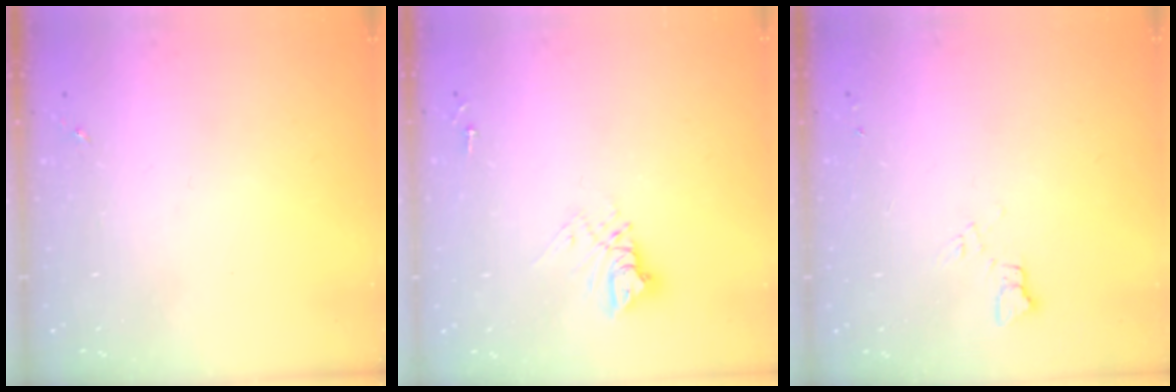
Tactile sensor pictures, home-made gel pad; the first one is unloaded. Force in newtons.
{"total": 9.3, "press": 9.3, "slide": 0.8}
{"total": 5.3, "press": 5.3, "slide": 0.4}